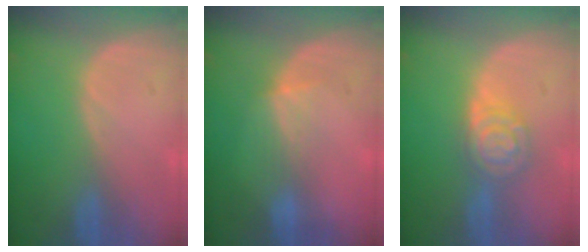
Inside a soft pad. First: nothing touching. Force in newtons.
{"total": 3.0, "press": 2.8, "slide": 1.1}
{"total": 5.9, "press": 5.9, "slide": 0.3}